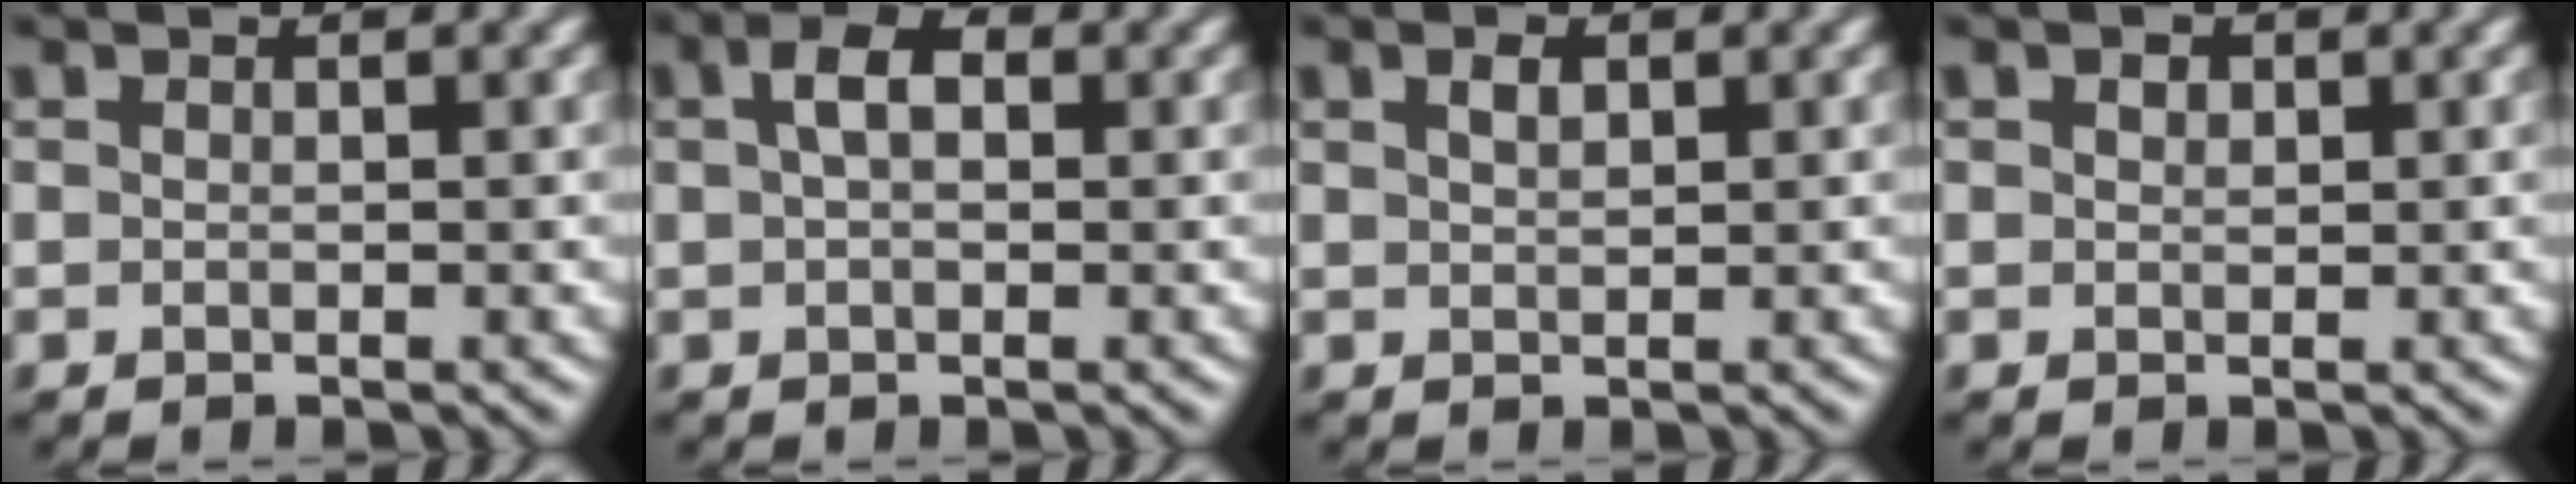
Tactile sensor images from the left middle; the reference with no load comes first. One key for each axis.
{"total": 2.7, "fx": 0.8, "fy": 1.5, "fz": 2.1, "tx": -0.035, "ty": 0.007, "tz": 0.008}
{"total": 1.2, "fx": 0.7, "fy": 0.5, "fz": 0.8, "tx": -0.016, "ty": 0.002, "tz": 0.014}
{"total": 0.8, "fx": 0.4, "fy": 0.5, "fz": 0.4, "tx": -0.006, "ty": -0.001, "tz": 0.006}